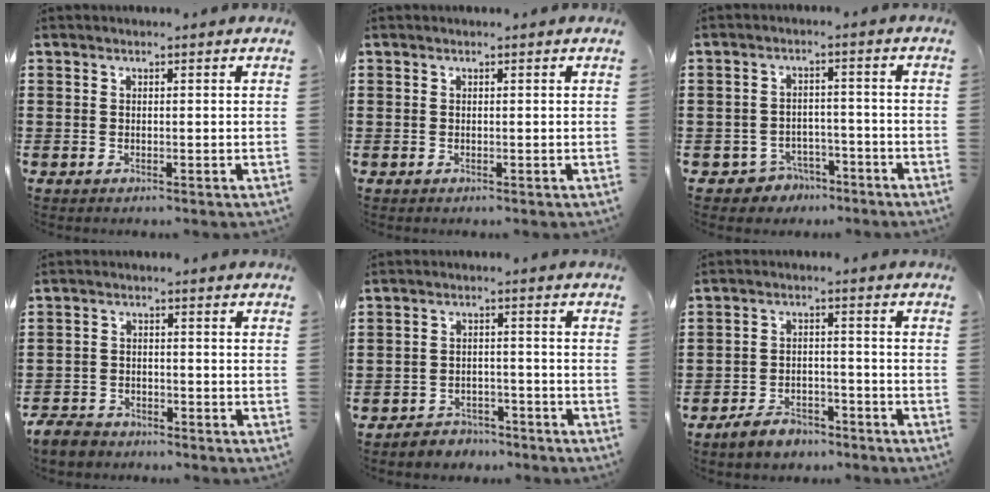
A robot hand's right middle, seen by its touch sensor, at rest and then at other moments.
{"total": 0.0}
{"total": 3.7, "force": [-3.4, 1.5, 0.0], "torque": [-0.011, 0.005, -0.073]}
{"total": 3.7, "force": [-3.5, 1.1, 0.4], "torque": [-0.023, -0.001, -0.077]}
{"total": 3.4, "force": [-3.3, 0.8, -0.2], "torque": [-0.004, 0.001, -0.071]}
{"total": 4.3, "force": [-3.9, 1.4, 1.1], "torque": [-0.024, 0.008, -0.079]}